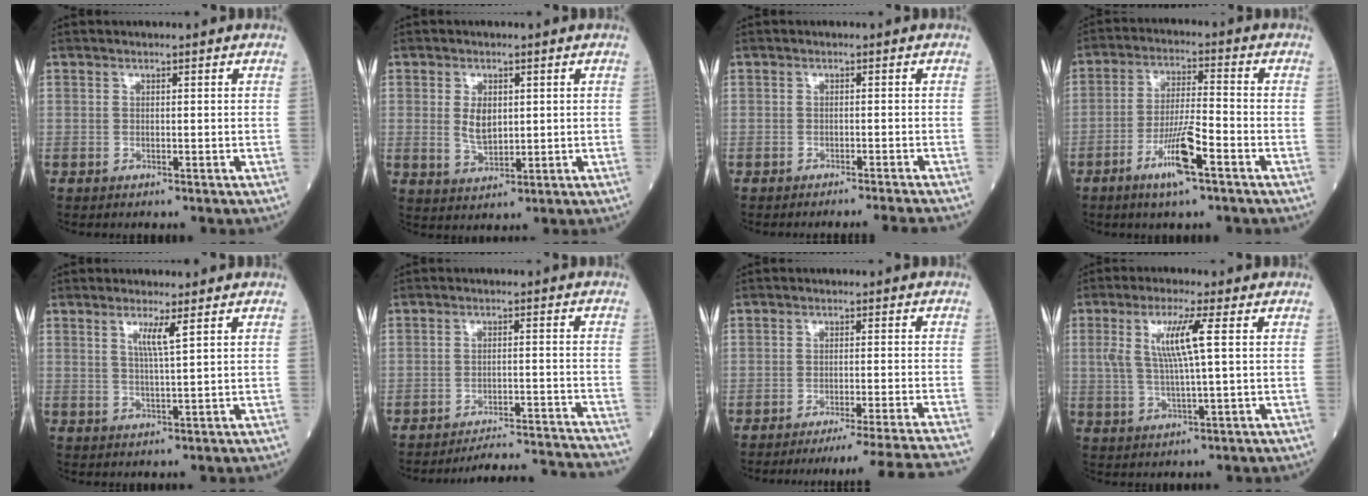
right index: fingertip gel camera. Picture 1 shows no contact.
{"total": 4.2, "force": [0.7, 2.3, 3.5], "torque": [-0.067, -0.001, 0.020]}
{"total": 5.8, "force": [-5.4, -1.7, 1.1], "torque": [0.002, -0.017, -0.067]}
{"total": 8.3, "force": [-4.3, 0.5, 7.1], "torque": [-0.137, -0.007, -0.079]}
{"total": 3.3, "force": [1.5, -0.4, 2.9], "torque": [-0.059, -0.005, 0.029]}
{"total": 15.2, "force": [-15.0, -1.8, 1.9], "torque": [-0.001, -0.007, -0.197]}
{"total": 17.5, "force": [-16.3, -3.5, 5.1], "torque": [-0.029, -0.046, -0.212]}
{"total": 7.4, "force": [1.8, 0.0, 7.2], "torque": [-0.153, 0.006, 0.036]}